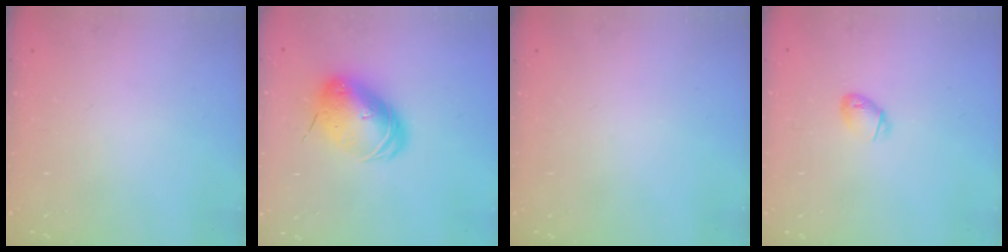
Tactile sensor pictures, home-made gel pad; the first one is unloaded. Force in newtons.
{"total": 10.8, "press": 10.6, "slide": 2.1}
{"total": 0.0}
{"total": 4.2, "press": 4.1, "slide": 0.7}